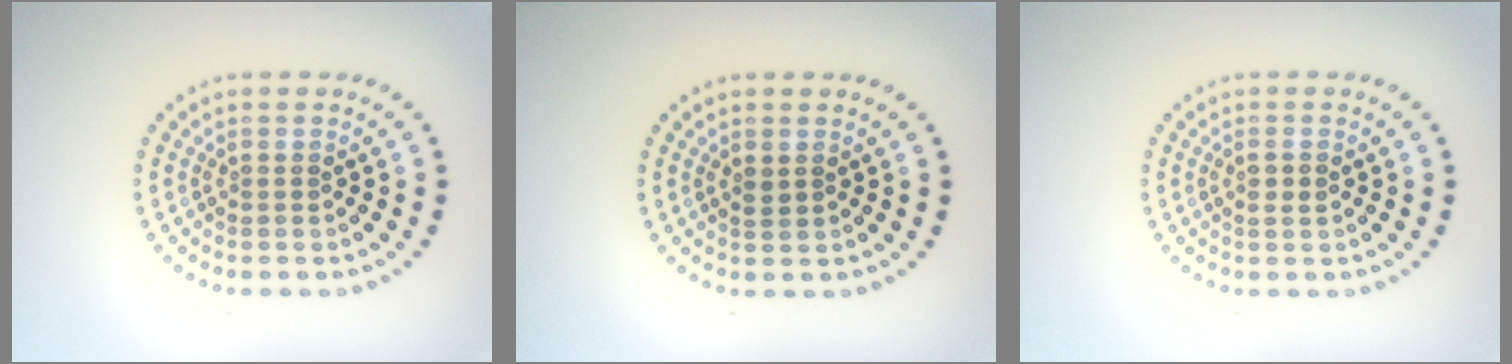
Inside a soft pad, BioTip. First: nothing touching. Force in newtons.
{"total": 0.7, "press": 0.7, "slide": 0.2}
{"total": 1.1, "press": 1.0, "slide": 0.4}